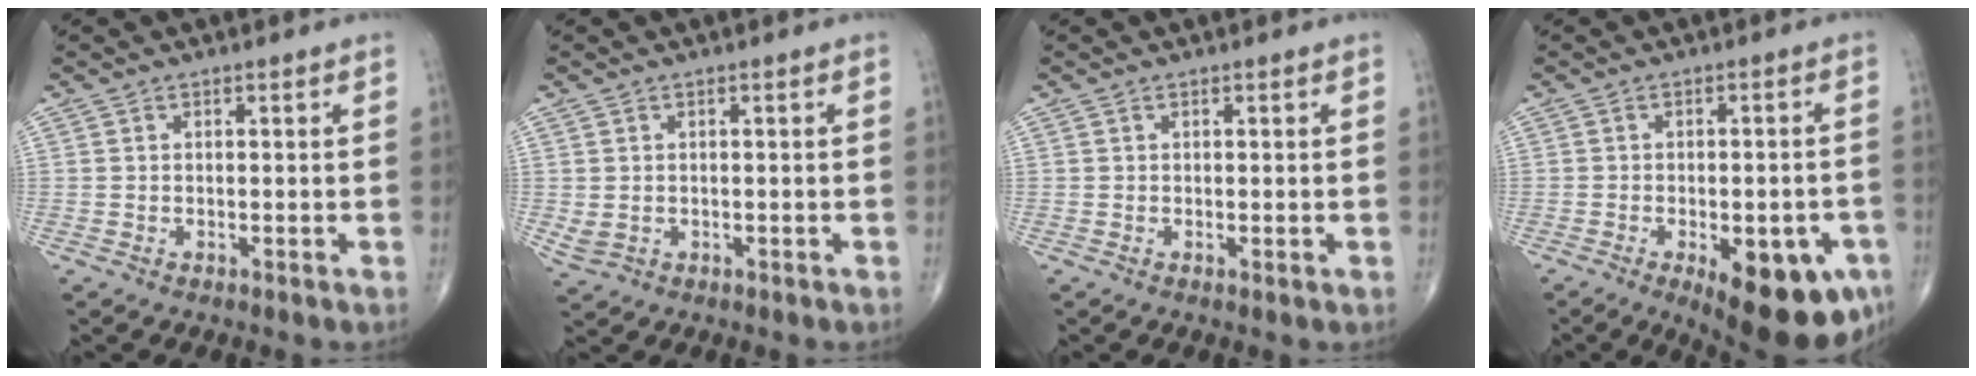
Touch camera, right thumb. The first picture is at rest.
{"total": 2.2, "force": [-0.1, 1.7, 1.3], "torque": [-0.030, -0.001, 0.006]}
{"total": 0.6, "force": [0.1, 0.1, 0.6], "torque": [-0.007, -0.002, 0.001]}
{"total": 16.1, "force": [-7.2, 6.6, 12.9], "torque": [-0.124, 0.010, -0.083]}